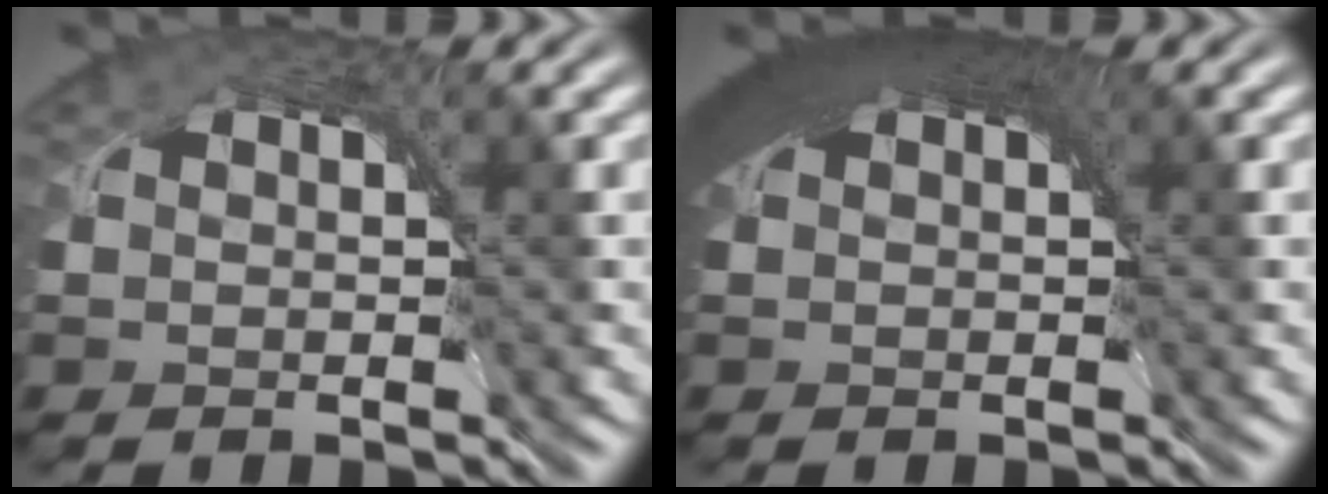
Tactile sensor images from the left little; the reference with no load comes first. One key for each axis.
{"total": 8.0, "fx": 3.1, "fy": 3.8, "fz": 6.3, "tx": -0.097, "ty": 0.021, "tz": 0.033}